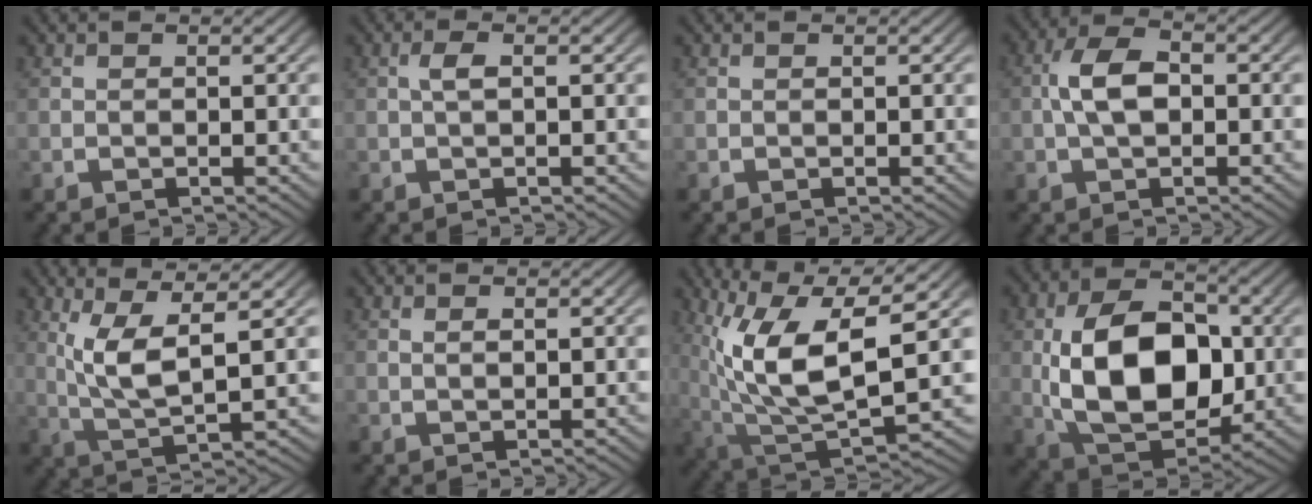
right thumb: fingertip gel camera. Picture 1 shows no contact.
{"total": 1.4, "force": [0.2, 0.4, 1.3], "torque": [-0.031, 0.003, 0.006]}
{"total": 0.0}
{"total": 5.0, "force": [0.2, 2.8, 4.1], "torque": [-0.086, -0.004, 0.005]}
{"total": 7.6, "force": [1.9, 3.3, 6.6], "torque": [-0.132, -0.018, 0.043]}
{"total": 0.6, "force": [0.4, 0.1, 0.4], "torque": [-0.009, -0.003, 0.012]}
{"total": 13.2, "force": [0.9, 7.6, 10.8], "torque": [-0.232, -0.052, 0.041]}
{"total": 14.7, "force": [-0.5, 9.8, 10.9], "torque": [-0.243, -0.058, 0.018]}